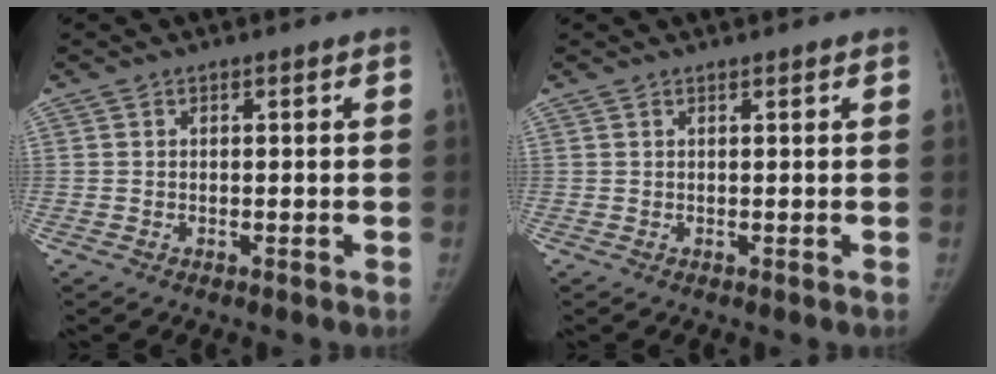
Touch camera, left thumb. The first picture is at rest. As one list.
[{"total": 0.7, "force": [0.7, 0.1, 0.3], "torque": [-0.001, 0.004, 0.011]}]